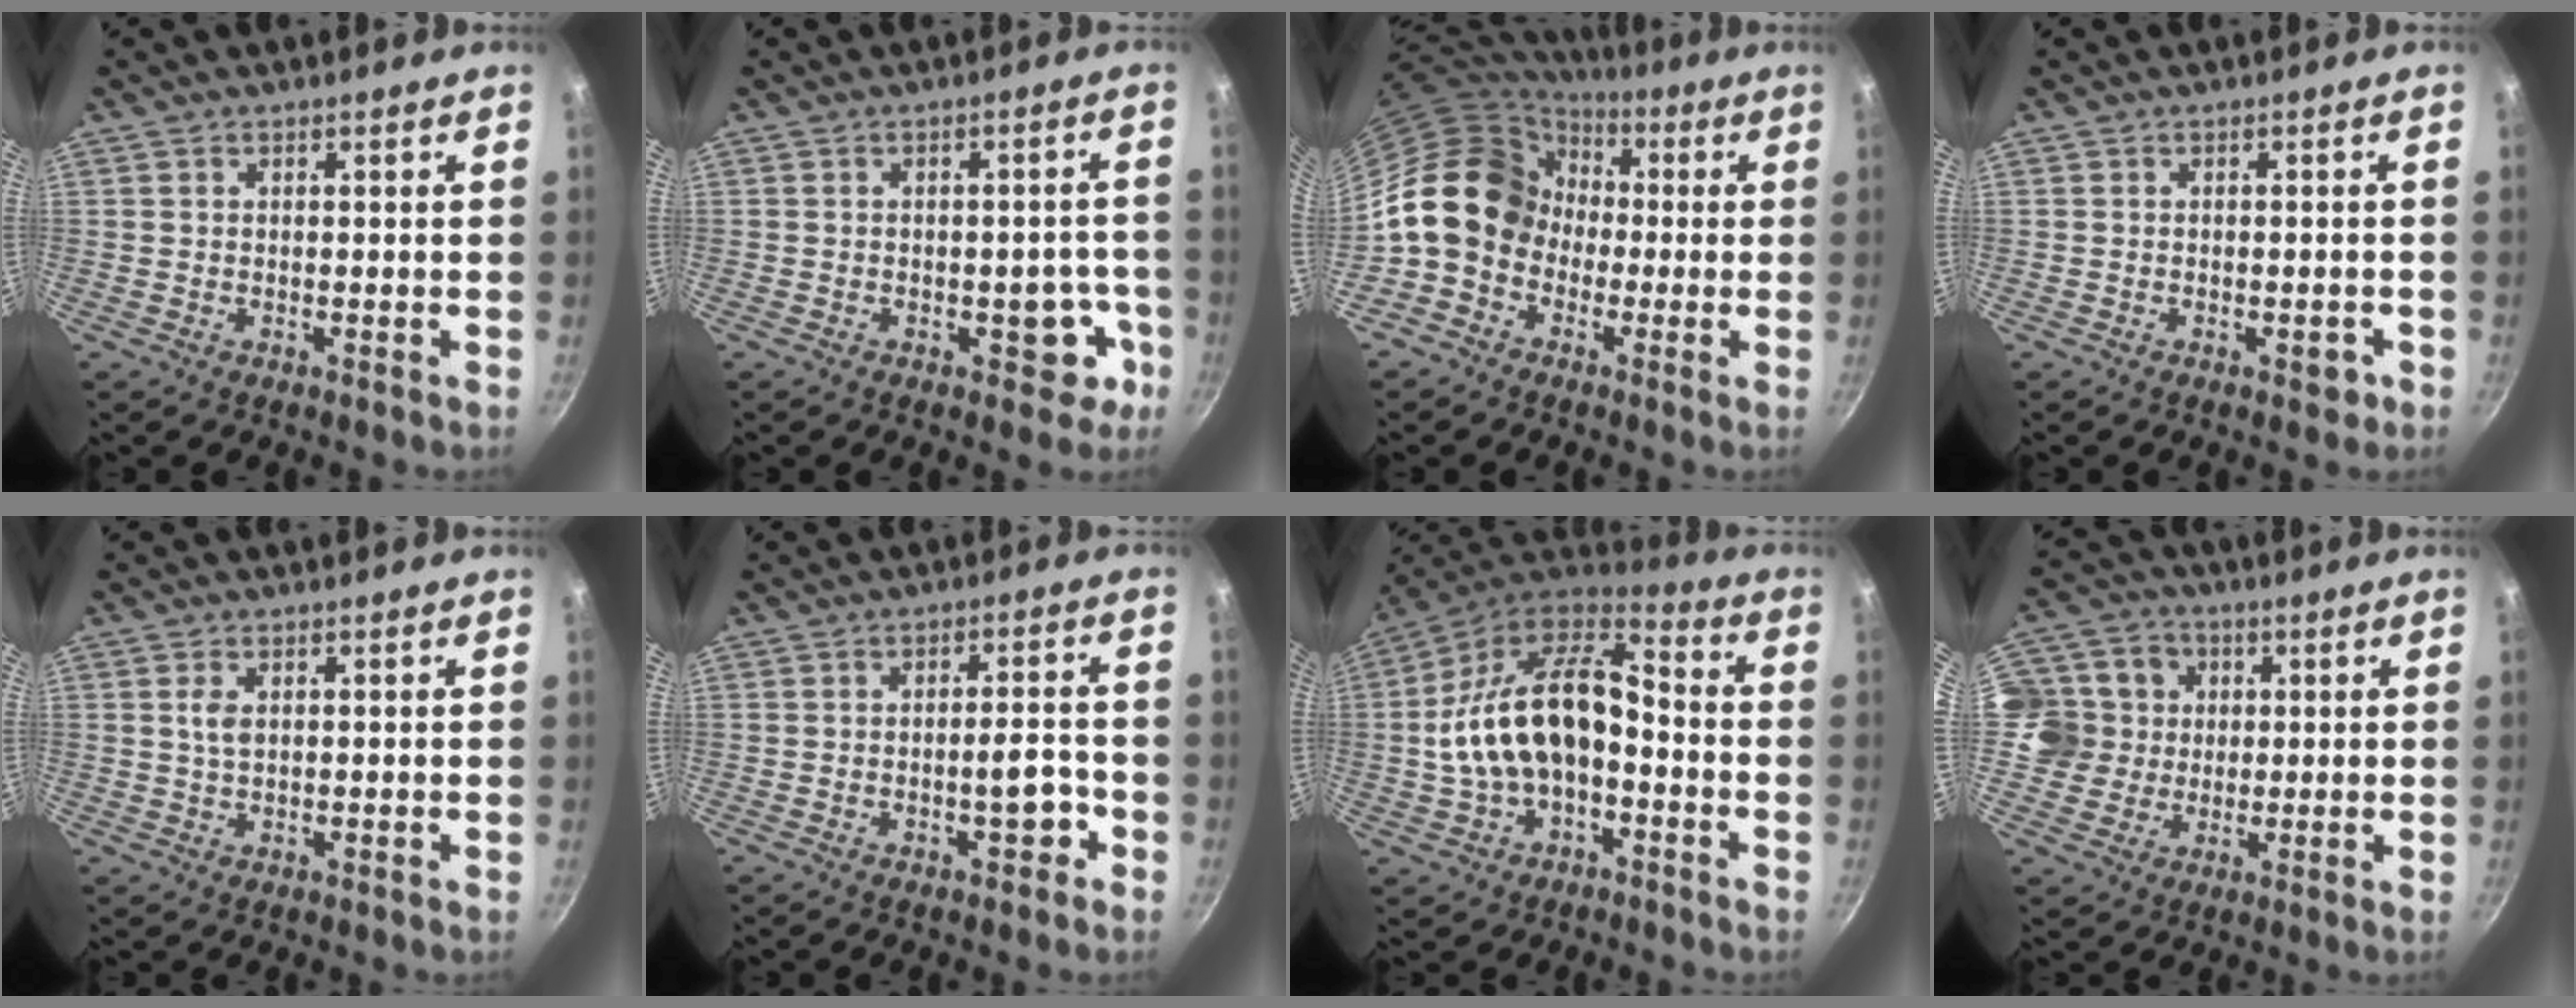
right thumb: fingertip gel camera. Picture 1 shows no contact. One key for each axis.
{"total": 6.2, "fx": -2.4, "fy": 3.6, "fz": 4.4, "tx": -0.010, "ty": 0.023, "tz": -0.027}
{"total": 15.4, "fx": -0.7, "fy": 12.7, "fz": 8.6, "tx": -0.113, "ty": 0.046, "tz": -0.030}
{"total": 2.2, "fx": -1.0, "fy": 1.1, "fz": 1.6, "tx": -0.013, "ty": 0.009, "tz": -0.010}
{"total": 2.5, "fx": 0.7, "fy": 1.5, "fz": 2.0, "tx": -0.036, "ty": -0.002, "tz": 0.013}
{"total": 4.9, "fx": -2.2, "fy": 1.8, "fz": 4.0, "tx": -0.037, "ty": 0.025, "tz": -0.030}
{"total": 20.0, "fx": -2.5, "fy": 11.9, "fz": 15.9, "tx": -0.279, "ty": 0.054, "tz": -0.051}
{"total": 11.0, "fx": 1.5, "fy": 10.4, "fz": 3.4, "tx": -0.031, "ty": 0.015, "tz": 0.015}